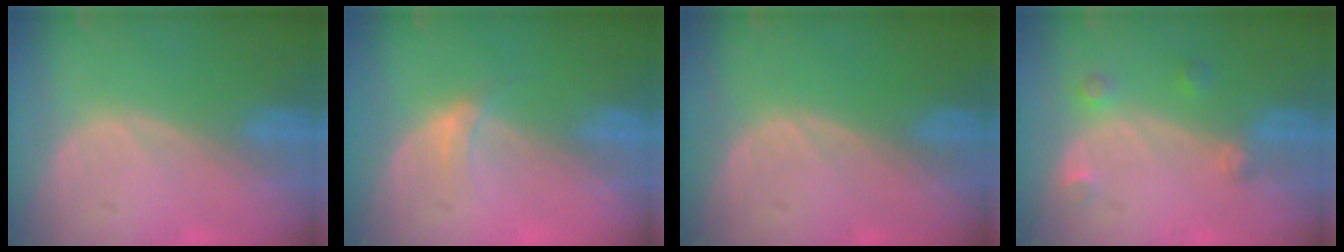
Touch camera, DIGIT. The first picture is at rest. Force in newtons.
{"total": 2.3, "press": 1.9, "slide": 1.3}
{"total": 0.0}
{"total": 2.6, "press": 2.6, "slide": 0.4}